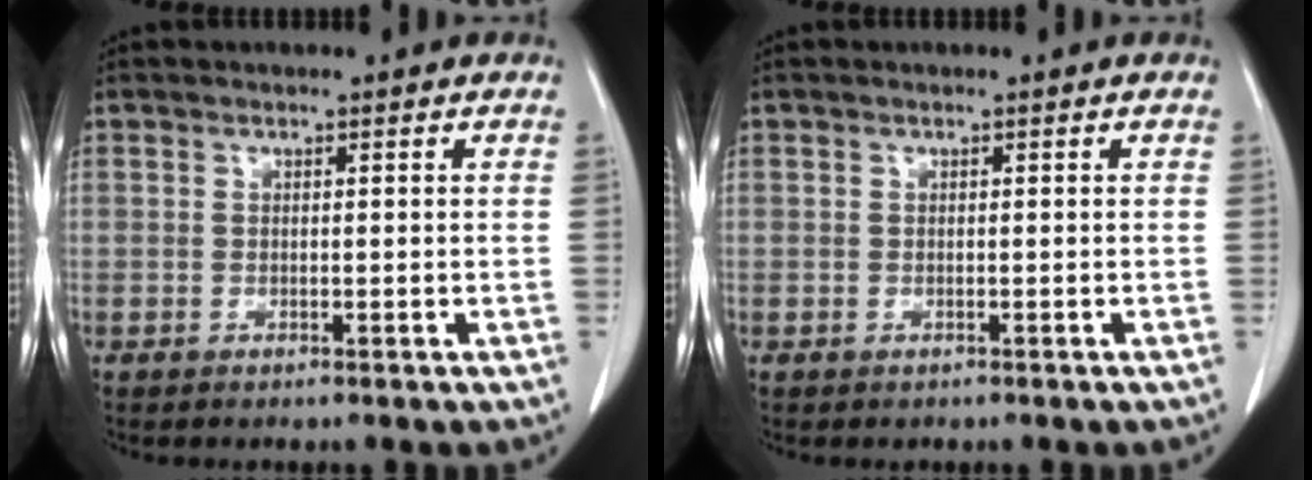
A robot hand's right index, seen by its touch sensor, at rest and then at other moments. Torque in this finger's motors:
{"motor_torque": [-0.23, -0.04, -0.32, -0.09]}